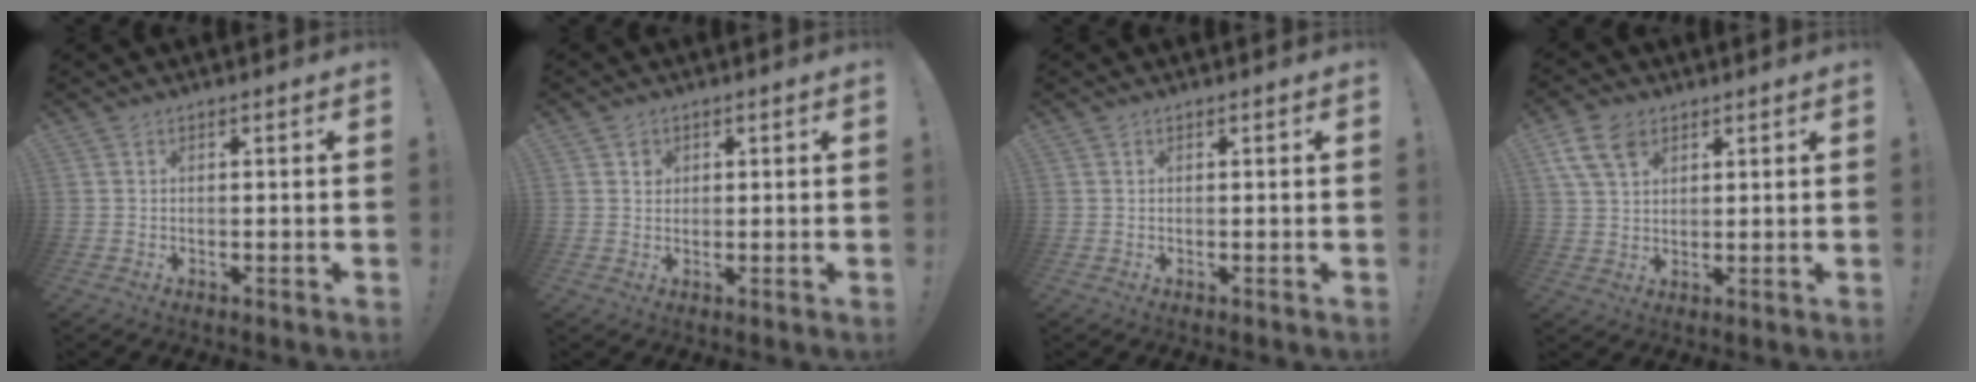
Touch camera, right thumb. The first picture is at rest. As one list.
[{"total": 1.9, "force": [0.9, 1.7, 0.3], "torque": [0.007, -0.006, 0.012]}, {"total": 0.0}, {"total": 8.9, "force": [4.6, 5.7, 5.0], "torque": [-0.102, -0.008, 0.092]}]